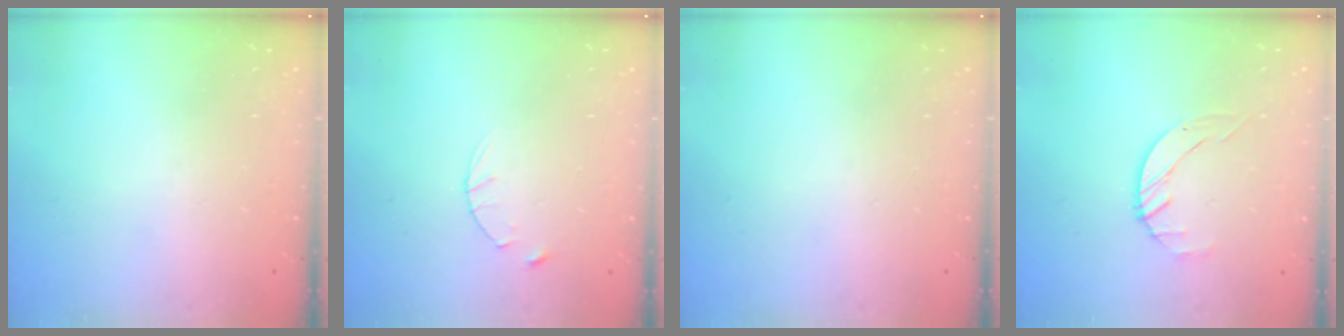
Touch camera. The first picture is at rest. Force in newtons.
{"total": 2.8, "press": 2.8, "slide": 0.4}
{"total": 0.0}
{"total": 2.0, "press": 2.0, "slide": 0.3}